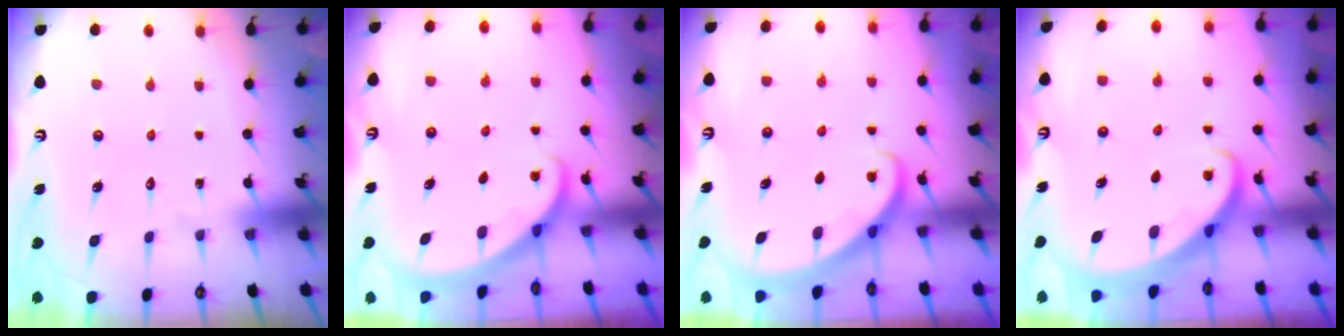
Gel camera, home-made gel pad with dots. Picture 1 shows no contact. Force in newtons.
{"total": 1.8, "press": 1.8, "slide": 0.1}
{"total": 2.8, "press": 2.8, "slide": 0.2}
{"total": 2.6, "press": 2.6, "slide": 0.3}